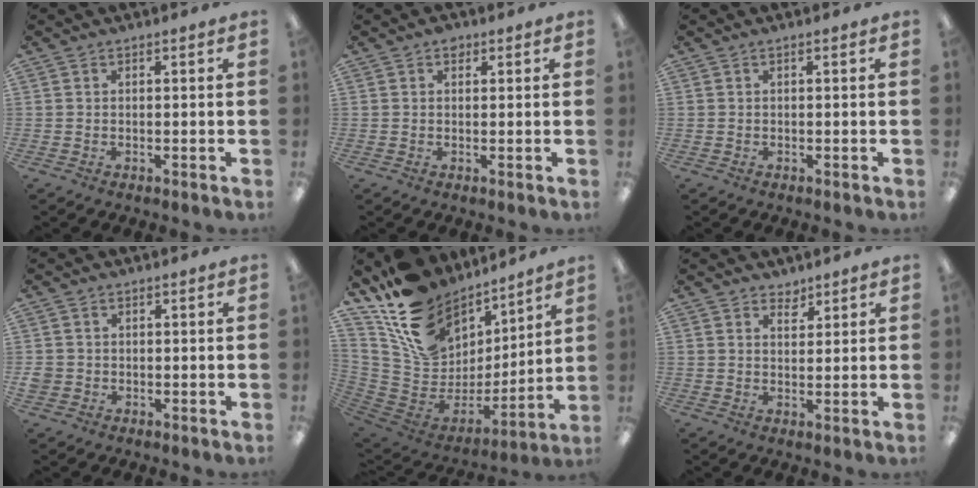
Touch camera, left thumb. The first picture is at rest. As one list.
[{"total": 1.7, "force": [0.9, 1.2, 0.7], "torque": [-0.007, -0.001, 0.015]}, {"total": 0.0}, {"total": 2.4, "force": [-0.2, 2.4, 0.6], "torque": [-0.010, 0.002, -0.004]}, {"total": 18.2, "force": [11.8, 12.6, 6.0], "torque": [-0.115, -0.087, 0.236]}, {"total": 2.9, "force": [2.5, 1.5, 0.2], "torque": [0.008, -0.018, 0.045]}]